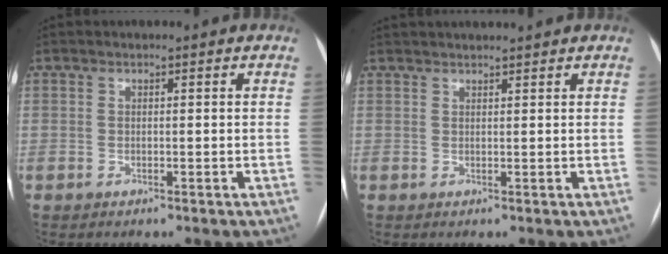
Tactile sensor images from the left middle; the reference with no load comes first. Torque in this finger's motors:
{"motor_torque": [-0.14, -0.34, -0.04, 0.04]}